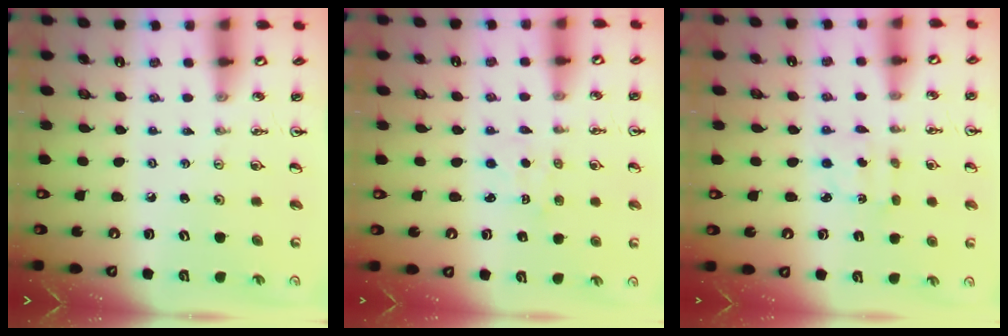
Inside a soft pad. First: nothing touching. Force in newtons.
{"total": 1.2, "press": 1.2, "slide": 0.2}
{"total": 2.1, "press": 2.1, "slide": 0.6}